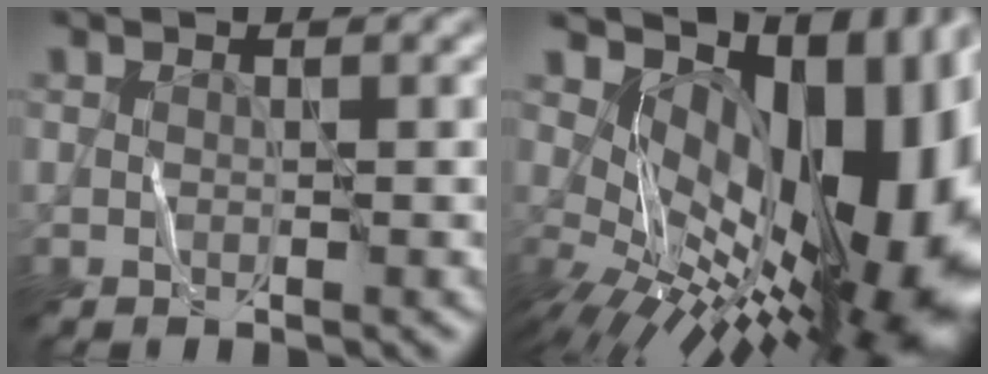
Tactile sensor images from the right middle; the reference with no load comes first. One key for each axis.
{"total": 16.4, "fx": 2.9, "fy": 9.2, "fz": 13.3, "tx": -0.178, "ty": 0.018, "tz": 0.071}